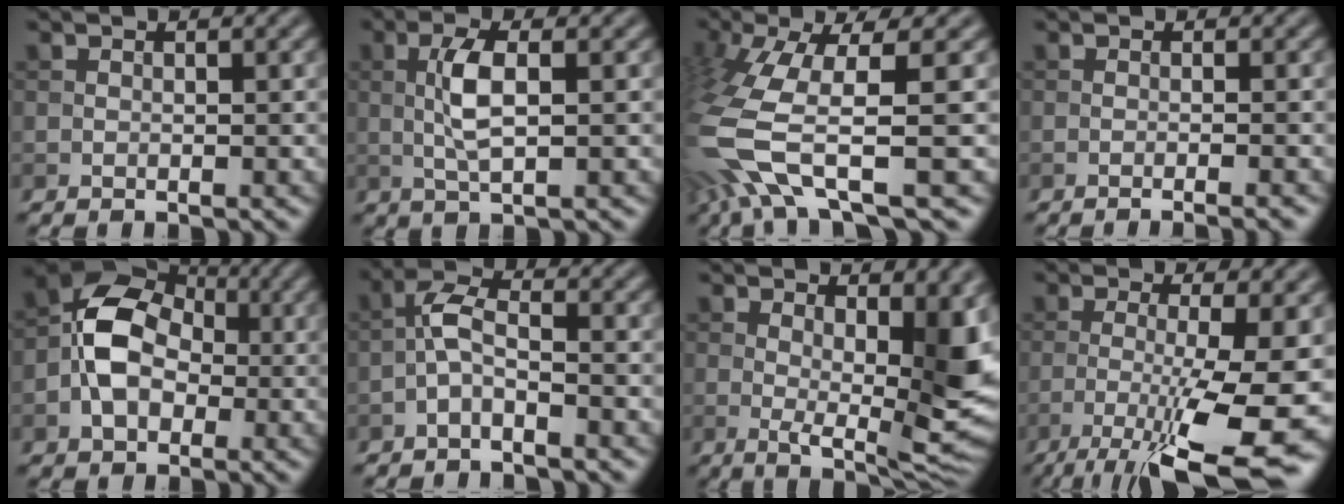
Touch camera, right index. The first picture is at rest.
{"total": 3.7, "force": [0.2, 1.1, 3.5], "torque": [-0.076, 0.005, 0.004]}
{"total": 10.3, "force": [-3.0, 3.6, 9.2], "torque": [-0.214, -0.021, -0.053]}
{"total": 2.6, "force": [-0.9, 0.8, 2.3], "torque": [-0.011, 0.001, -0.020]}
{"total": 7.1, "force": [-1.0, 5.2, 4.7], "torque": [-0.080, 0.010, -0.029]}
{"total": 2.7, "force": [-1.2, 1.0, 2.2], "torque": [-0.048, 0.010, -0.033]}
{"total": 10.7, "force": [1.4, 4.0, 9.9], "torque": [-0.133, -0.015, 0.028]}
{"total": 11.7, "force": [-4.4, 2.4, 10.6], "torque": [-0.168, -0.017, -0.064]}